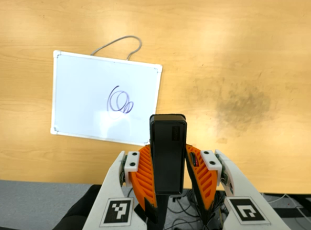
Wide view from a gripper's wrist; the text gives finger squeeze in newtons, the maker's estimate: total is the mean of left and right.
{"total": 4.1, "left": 2.6, "right": 5.6}